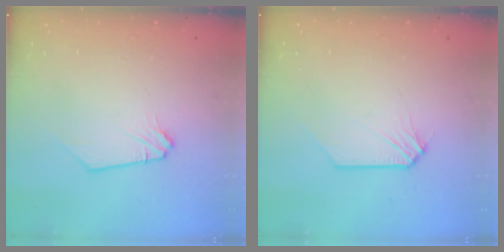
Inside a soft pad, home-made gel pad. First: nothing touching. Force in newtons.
{"total": 0.0}